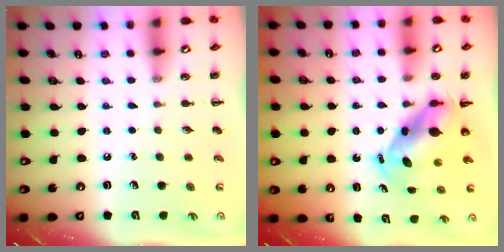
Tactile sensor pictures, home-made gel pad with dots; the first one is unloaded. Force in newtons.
{"total": 6.5, "press": 6.4, "slide": 1.2}